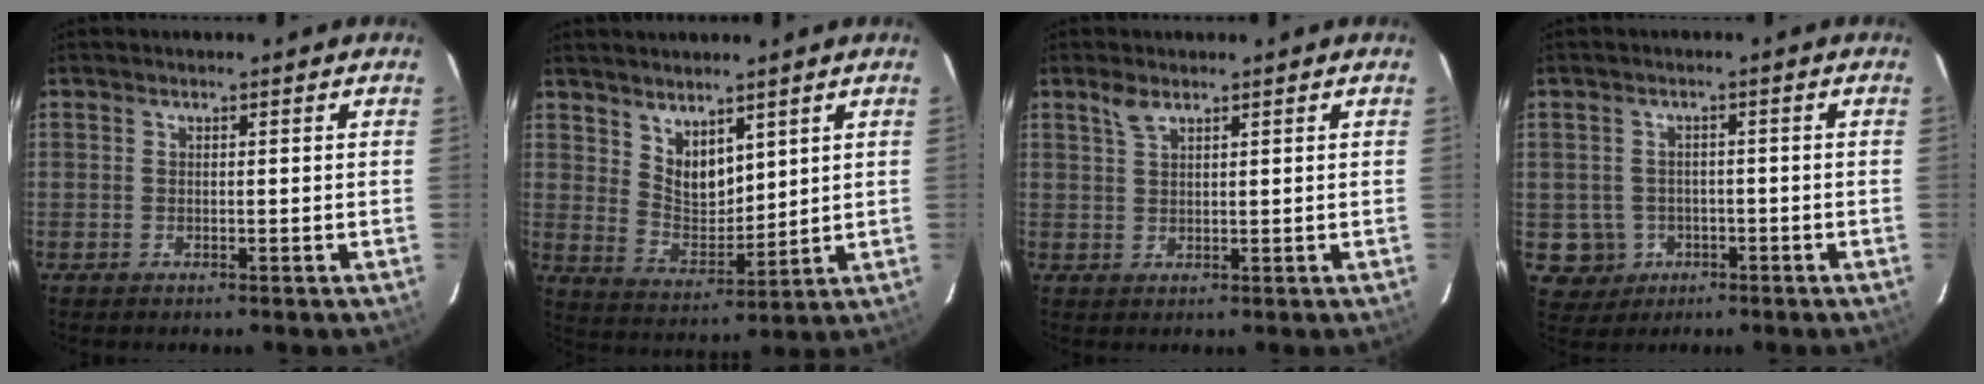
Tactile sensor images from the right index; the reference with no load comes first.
{"total": 7.3, "force": [5.0, 3.8, 3.7], "torque": [-0.056, -0.003, 0.103]}
{"total": 2.3, "force": [1.7, 0.8, 1.3], "torque": [-0.028, 0.005, 0.035]}
{"total": 5.6, "force": [-1.5, 5.3, 0.5], "torque": [-0.020, 0.019, -0.012]}